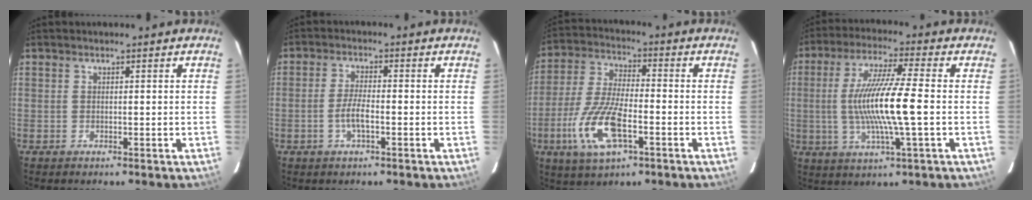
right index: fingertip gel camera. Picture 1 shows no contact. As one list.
[{"total": 4.2, "force": [-1.6, 1.0, 3.8], "torque": [-0.081, 0.000, -0.030]}, {"total": 14.1, "force": [-5.3, 5.2, 11.9], "torque": [-0.259, -0.011, -0.101]}, {"total": 13.6, "force": [-1.2, 0.5, 13.5], "torque": [-0.256, -0.006, -0.020]}]